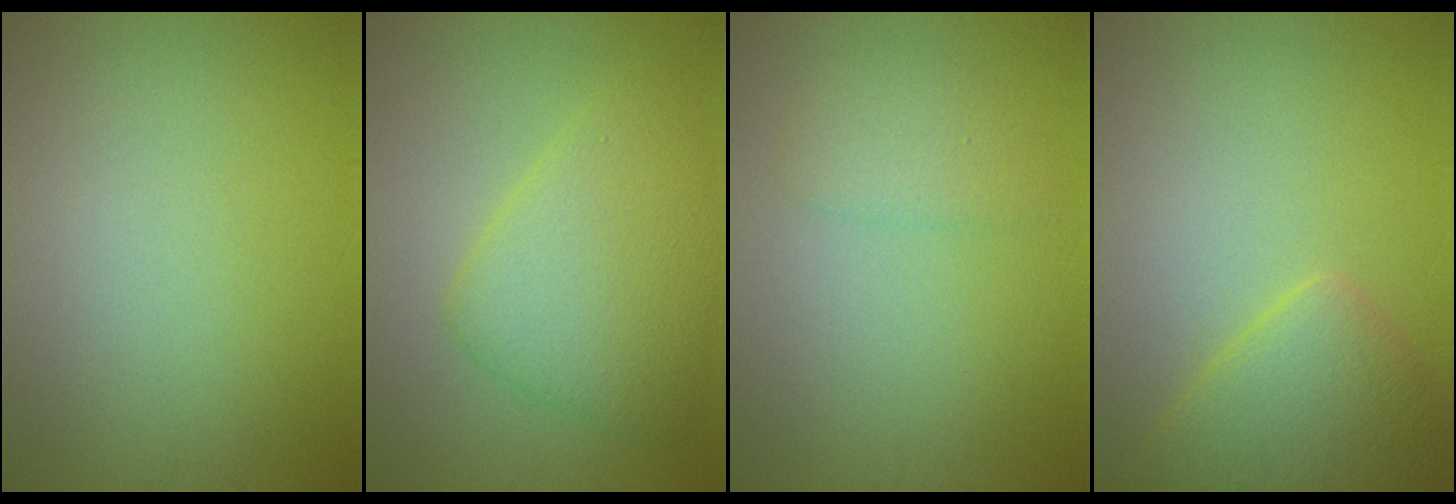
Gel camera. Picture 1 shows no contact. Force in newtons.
{"total": 5.8, "press": 5.8, "slide": 0.1}
{"total": 1.9, "press": 1.9, "slide": 0.1}
{"total": 4.6, "press": 4.6, "slide": 0.3}